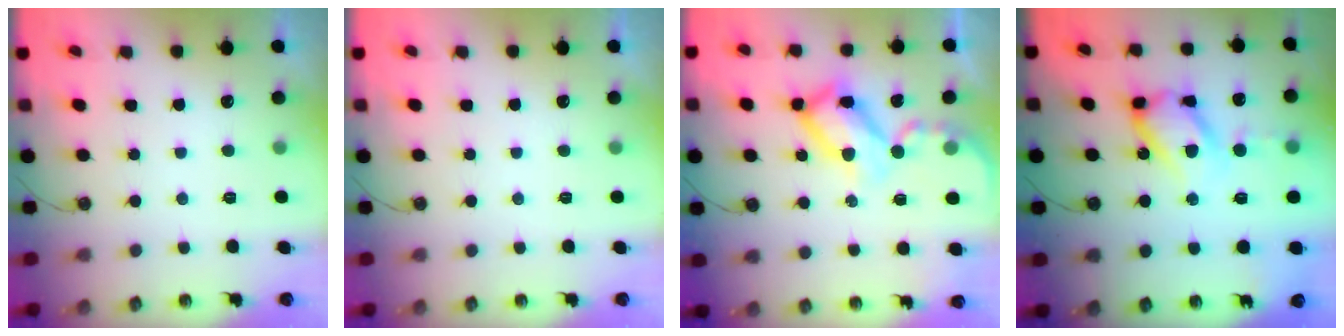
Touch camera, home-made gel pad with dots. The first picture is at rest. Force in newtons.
{"total": 0.0}
{"total": 17.7, "press": 17.7, "slide": 1.7}
{"total": 15.4, "press": 15.3, "slide": 1.4}